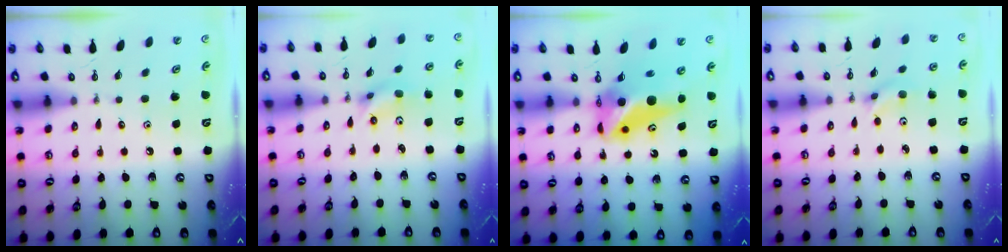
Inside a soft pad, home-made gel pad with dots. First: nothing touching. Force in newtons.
{"total": 4.9, "press": 2.9, "slide": 3.9}
{"total": 10.2, "press": 10.2, "slide": 0.8}
{"total": 2.6, "press": 2.4, "slide": 0.9}